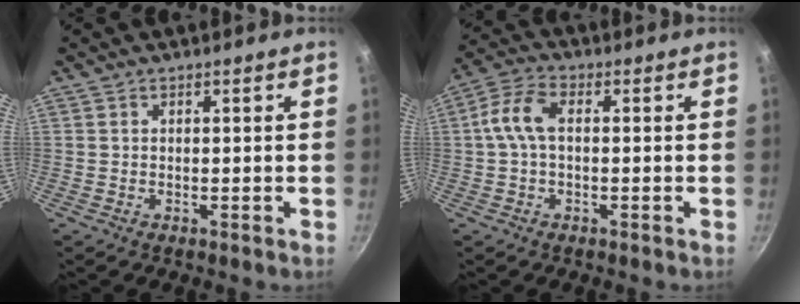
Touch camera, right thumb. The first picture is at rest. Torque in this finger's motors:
{"motor_torque": [1.36, 1.80, 1.11, -0.36, 0.45]}